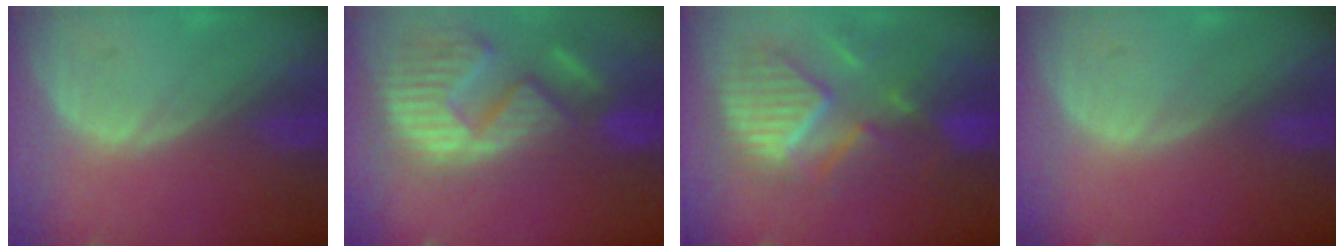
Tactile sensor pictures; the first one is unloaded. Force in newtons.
{"total": 15.4, "press": 12.6, "slide": 8.8}
{"total": 11.1, "press": 10.0, "slide": 4.9}
{"total": 0.0}